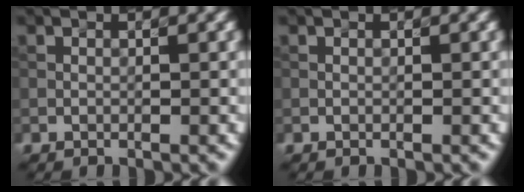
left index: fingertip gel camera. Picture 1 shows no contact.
{"total": 0.0}